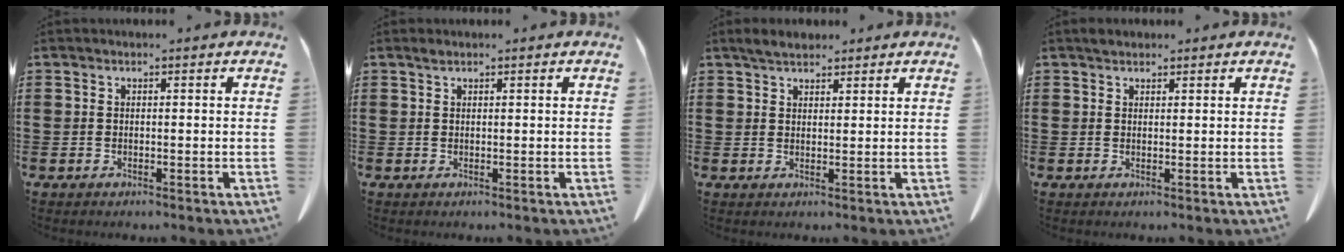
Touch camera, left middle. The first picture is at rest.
{"total": 0.7, "force": [0.5, 0.2, 0.5], "torque": [-0.011, 0.001, 0.008]}
{"total": 2.6, "force": [2.3, 0.9, 0.9], "torque": [-0.016, 0.001, 0.042]}
{"total": 1.1, "force": [1.0, 0.6, 0.2], "torque": [-0.006, 0.002, 0.020]}